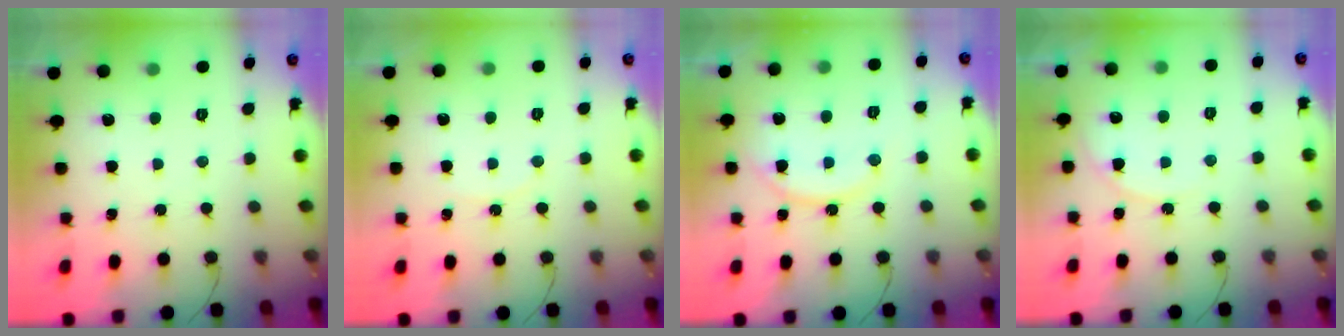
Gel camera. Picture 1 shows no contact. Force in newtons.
{"total": 4.4, "press": 3.7, "slide": 2.5}
{"total": 10.1, "press": 10.1, "slide": 0.2}
{"total": 6.0, "press": 6.0, "slide": 0.5}